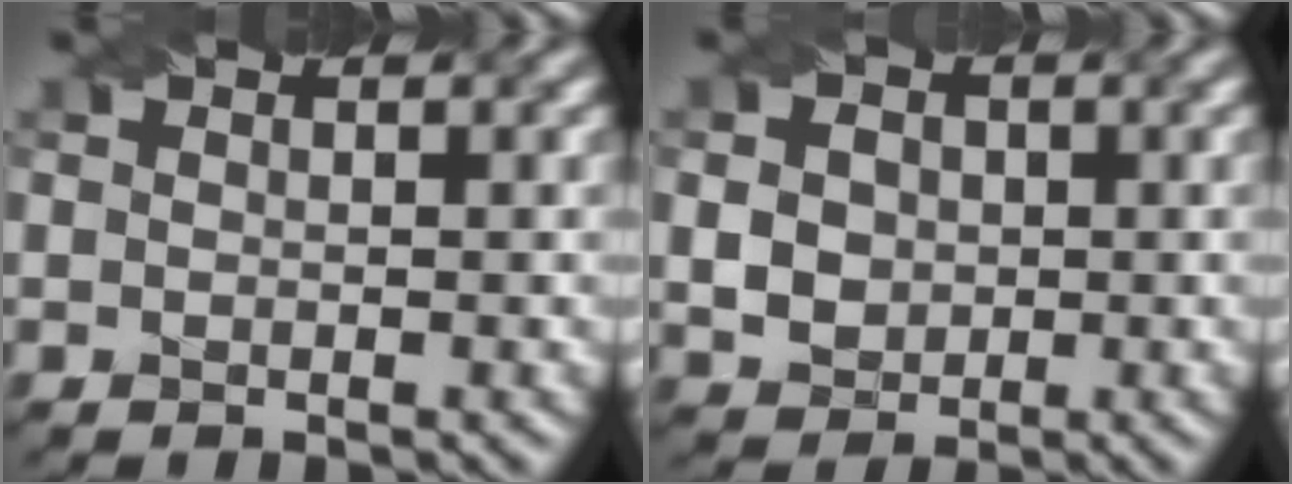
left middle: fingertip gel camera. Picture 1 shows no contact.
{"total": 4.9, "force": [0.4, 4.2, 2.5], "torque": [-0.049, 0.016, -0.004]}